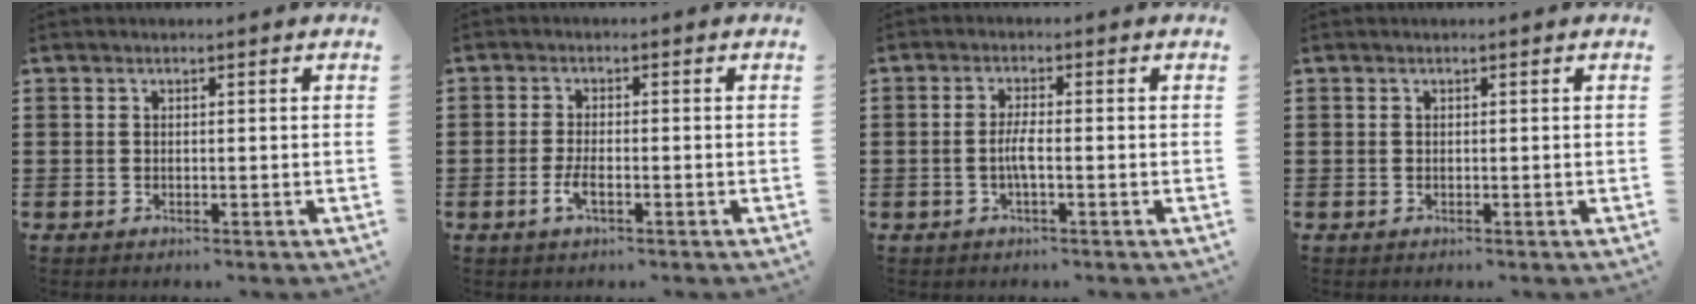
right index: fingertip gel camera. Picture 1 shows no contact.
{"total": 2.7, "force": [-1.2, 0.7, 2.4], "torque": [-0.055, -0.004, -0.026]}
{"total": 2.8, "force": [-0.8, 0.3, 2.7], "torque": [-0.064, -0.005, -0.020]}
{"total": 0.0}